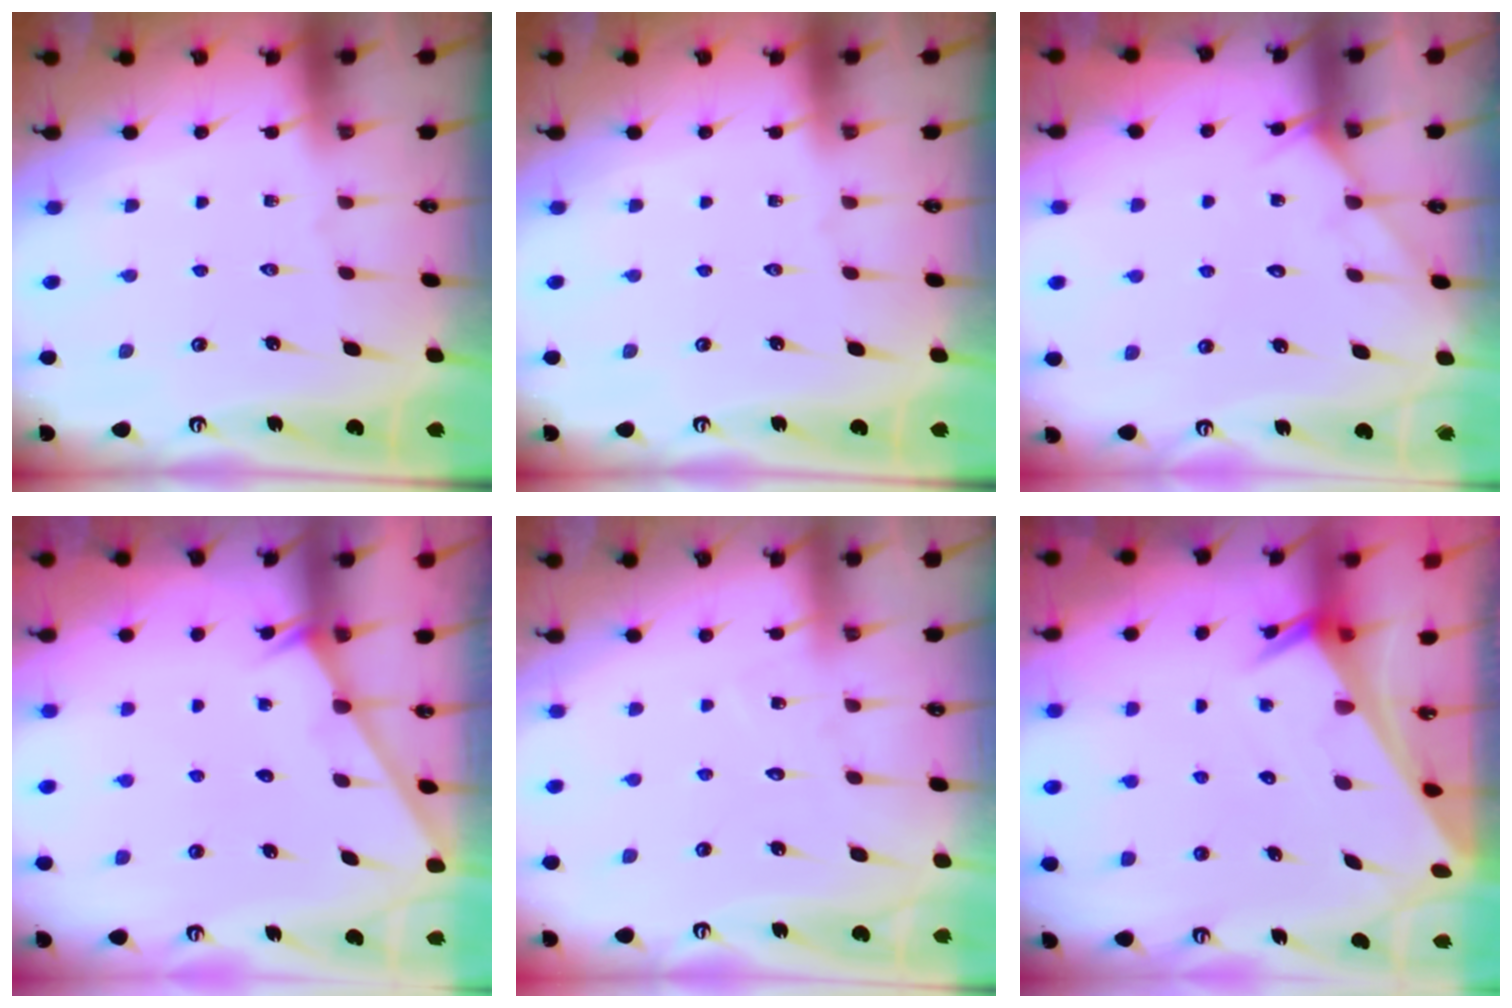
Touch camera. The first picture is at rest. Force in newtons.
{"total": 0.0}
{"total": 5.4, "press": 5.4, "slide": 0.3}
{"total": 0.9, "press": 0.8, "slide": 0.2}
{"total": 6.8, "press": 6.8, "slide": 0.5}
{"total": 2.4, "press": 2.4, "slide": 0.2}